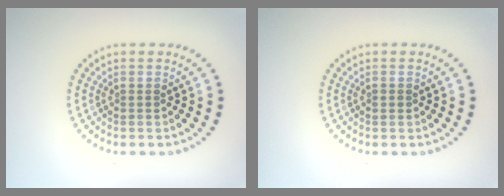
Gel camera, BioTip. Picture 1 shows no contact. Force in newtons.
{"total": 0.8, "press": 0.7, "slide": 0.3}